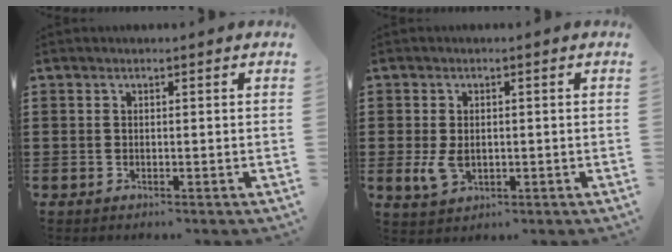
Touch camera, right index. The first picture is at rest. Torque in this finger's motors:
{"motor_torque": [1.64, 0.50, 0.24, 0.07]}